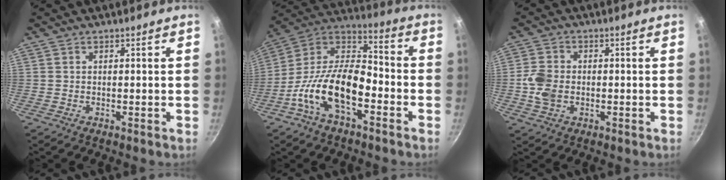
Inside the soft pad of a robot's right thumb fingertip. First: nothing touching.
{"total": 18.3, "force": [-6.9, 9.2, 14.2], "torque": [-0.244, 0.059, -0.149]}
{"total": 6.3, "force": [-0.9, 4.7, 4.1], "torque": [-0.079, 0.004, -0.022]}